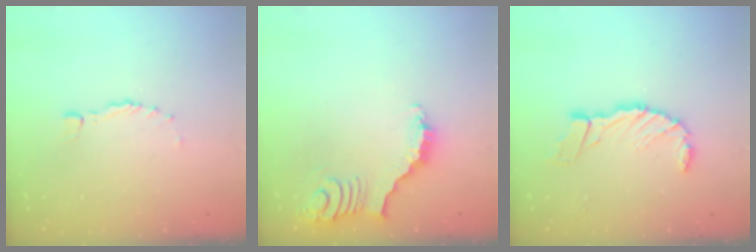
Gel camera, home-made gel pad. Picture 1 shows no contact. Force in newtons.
{"total": 3.6, "press": 3.6, "slide": 0.7}
{"total": 10.7, "press": 10.6, "slide": 1.4}